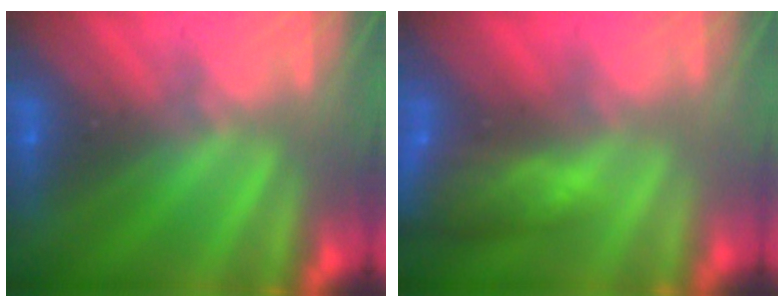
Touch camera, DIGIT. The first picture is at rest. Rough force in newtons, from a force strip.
{"total": 8.9}